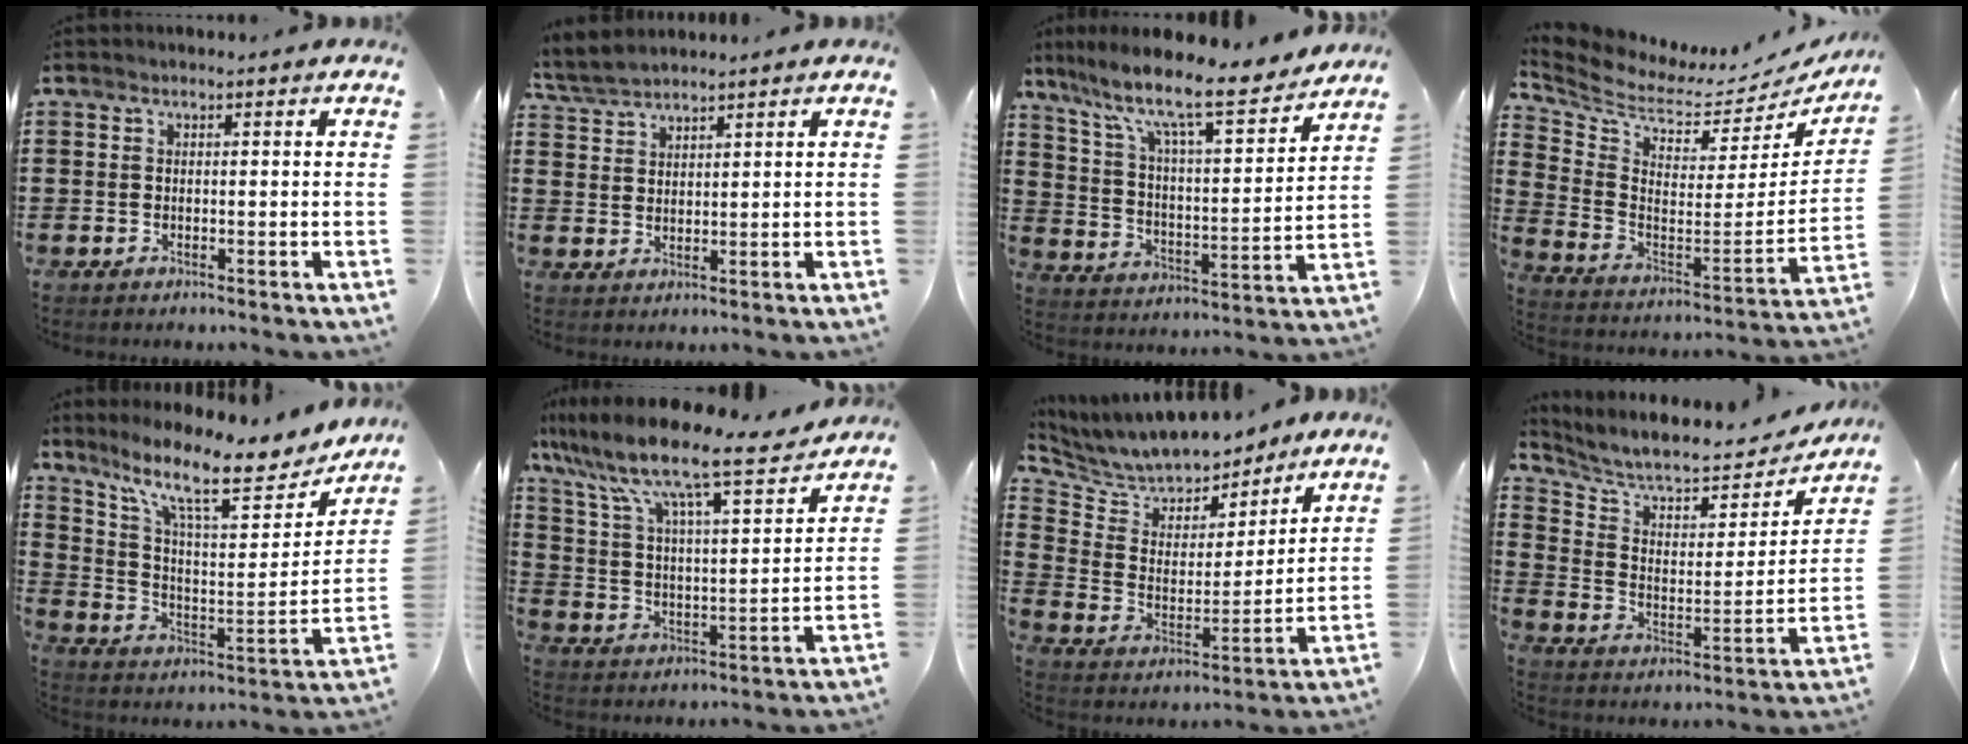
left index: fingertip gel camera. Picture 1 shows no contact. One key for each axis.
{"total": 3.0, "fx": 2.9, "fy": 0.4, "fz": 0.7, "tx": -0.025, "ty": -0.003, "tz": 0.055}
{"total": 10.5, "fx": 8.4, "fy": 1.6, "fz": 6.2, "tx": -0.145, "ty": -0.057, "tz": 0.134}
{"total": 4.3, "fx": 3.8, "fy": 1.6, "fz": 1.2, "tx": -0.052, "ty": -0.053, "tz": 0.060}
{"total": 13.1, "fx": 10.0, "fy": 2.6, "fz": 8.1, "tx": -0.167, "ty": -0.054, "tz": 0.165}
{"total": 9.4, "fx": 8.1, "fy": 0.5, "fz": 4.8, "tx": -0.127, "ty": -0.058, "tz": 0.129}
{"total": 7.8, "fx": 7.5, "fy": 1.9, "fz": 0.4, "tx": -0.056, "ty": -0.051, "tz": 0.136}
{"total": 8.5, "fx": 7.4, "fy": 2.1, "fz": 3.6, "tx": -0.097, "ty": -0.046, "tz": 0.124}